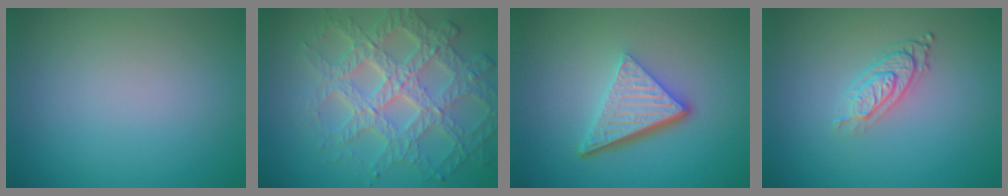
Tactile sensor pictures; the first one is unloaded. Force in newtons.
{"total": 6.2, "press": 5.6, "slide": 2.6}
{"total": 5.6, "press": 3.7, "slide": 4.2}
{"total": 3.2, "press": 2.3, "slide": 2.3}